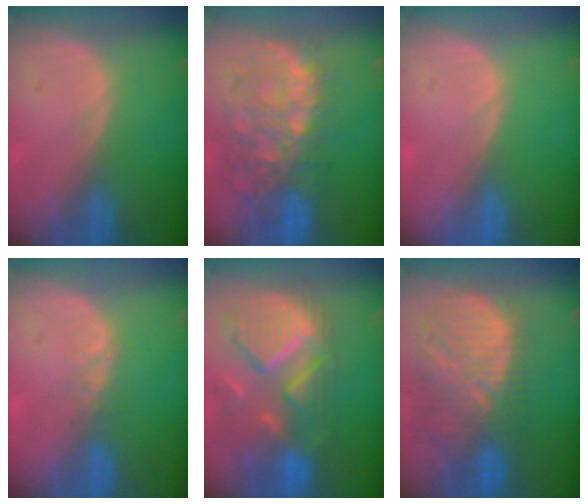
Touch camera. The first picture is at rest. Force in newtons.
{"total": 11.0, "press": 9.5, "slide": 5.6}
{"total": 0.0}
{"total": 1.0, "press": 1.0, "slide": 0.2}
{"total": 11.8, "press": 10.4, "slide": 5.6}
{"total": 13.4, "press": 11.5, "slide": 7.0}